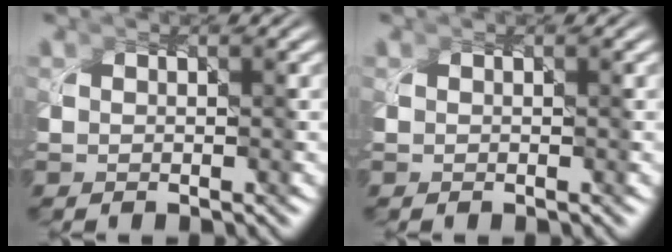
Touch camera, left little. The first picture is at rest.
{"total": 0.0}